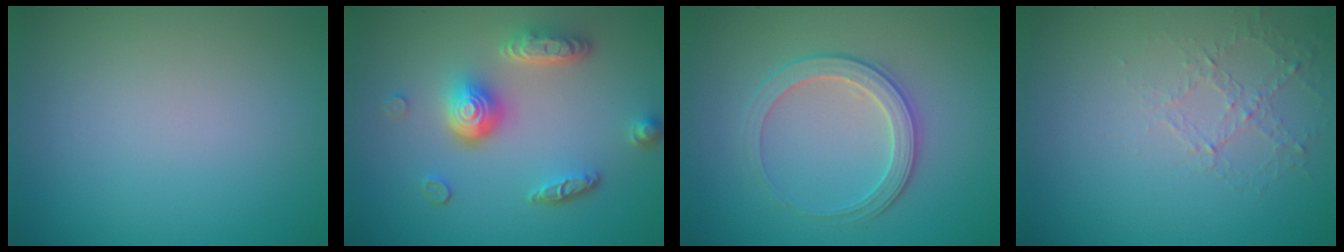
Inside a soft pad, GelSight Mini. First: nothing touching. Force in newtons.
{"total": 5.0, "press": 3.7, "slide": 3.4}
{"total": 2.9, "press": 2.9, "slide": 0.3}
{"total": 1.1, "press": 0.5, "slide": 1.0}